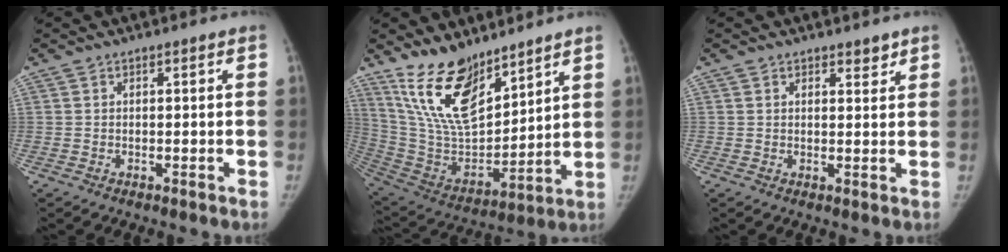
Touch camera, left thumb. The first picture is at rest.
{"total": 17.7, "force": [12.9, 7.1, 9.9], "torque": [-0.139, -0.078, 0.260]}
{"total": 2.1, "force": [1.7, 1.1, 0.6], "torque": [0.009, -0.011, 0.020]}